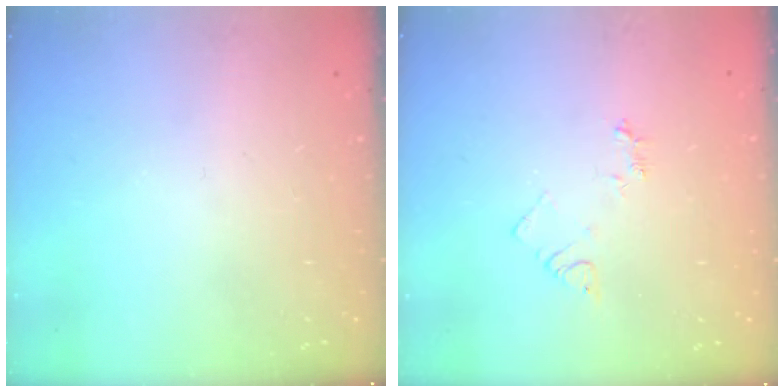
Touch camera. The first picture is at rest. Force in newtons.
{"total": 3.9, "press": 3.8, "slide": 0.4}